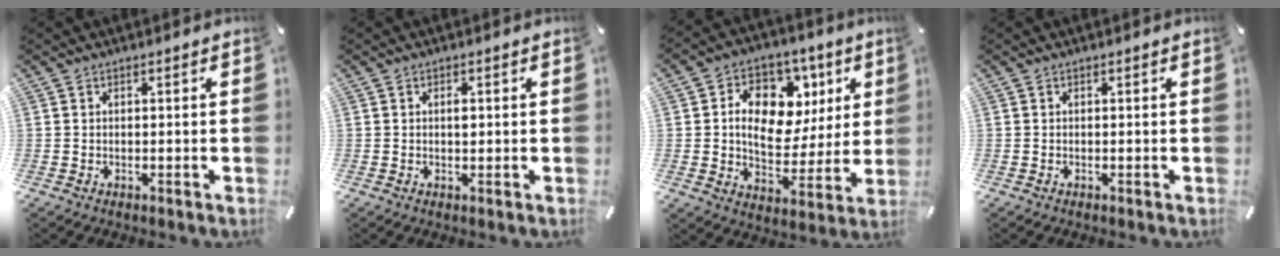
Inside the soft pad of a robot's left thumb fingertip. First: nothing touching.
{"total": 1.4, "force": [0.2, 0.7, 1.2], "torque": [-0.016, 0.000, 0.001]}
{"total": 14.7, "force": [4.0, 11.0, 8.9], "torque": [-0.130, -0.015, 0.077]}
{"total": 0.0}